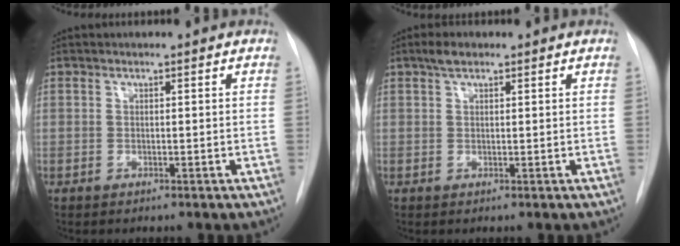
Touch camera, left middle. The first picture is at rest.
{"total": 1.9, "force": [1.3, 0.8, 1.2], "torque": [-0.026, 0.010, 0.023]}